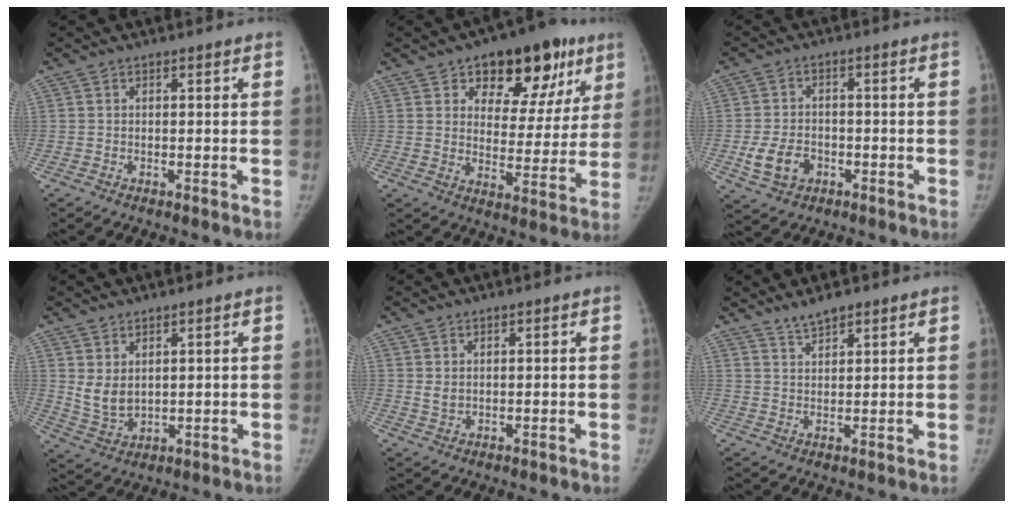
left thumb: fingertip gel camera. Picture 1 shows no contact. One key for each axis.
{"total": 18.7, "fx": 10.0, "fy": 10.8, "fz": 11.5, "tx": -0.090, "ty": -0.023, "tz": 0.138}
{"total": 7.1, "fx": -2.5, "fy": 5.3, "fz": 4.0, "tx": -0.066, "ty": 0.012, "tz": -0.039}
{"total": 5.6, "fx": 2.0, "fy": 3.6, "fz": 3.7, "tx": -0.057, "ty": -0.022, "tz": 0.054}
{"total": 1.8, "fx": 0.6, "fy": 1.3, "fz": 1.1, "tx": -0.014, "ty": -0.009, "tz": 0.017}
{"total": 3.7, "fx": 3.2, "fy": 1.0, "fz": 1.5, "tx": -0.023, "ty": -0.018, "tz": 0.060}